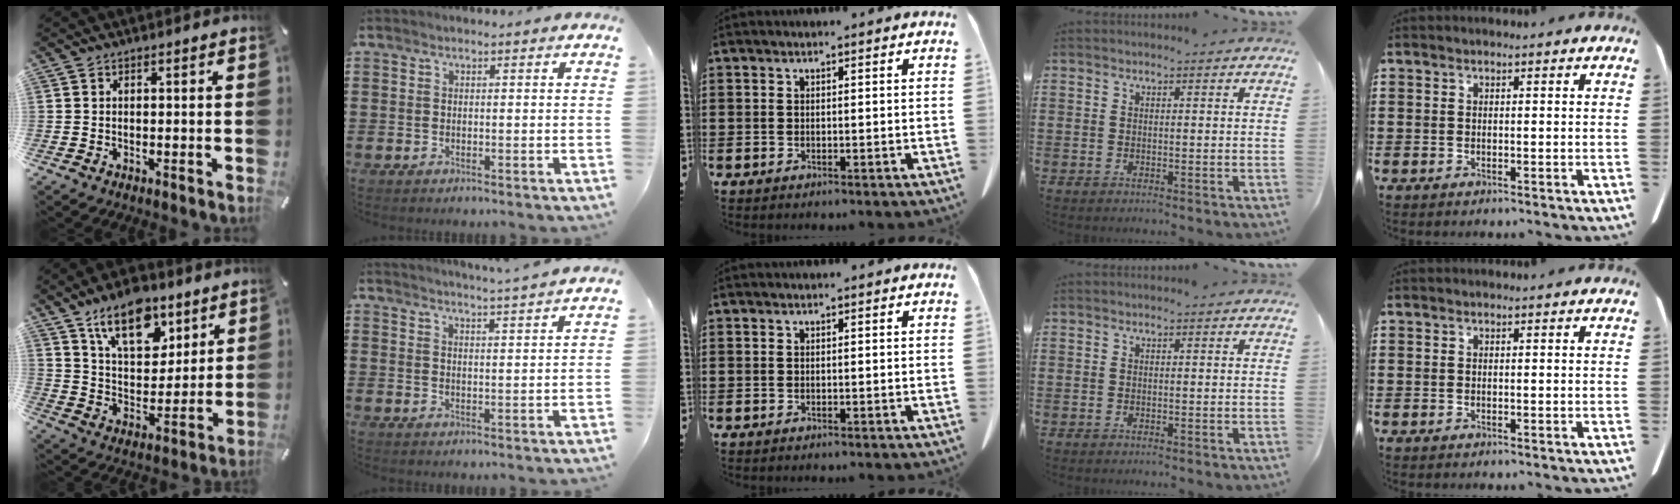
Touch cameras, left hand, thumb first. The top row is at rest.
{"thumb": {"total": 15.1, "force": [9.4, 8.7, 8.1], "torque": [-0.124, -0.043, 0.168]}, "index": {"total": 3.4, "force": [3.2, -0.9, 0.5], "torque": [-0.019, -0.017, 0.058]}}